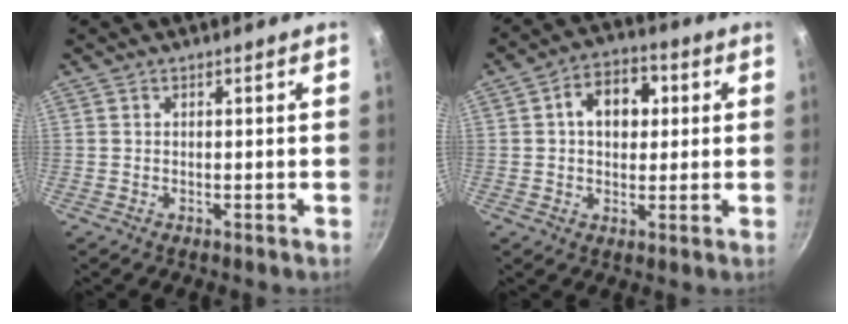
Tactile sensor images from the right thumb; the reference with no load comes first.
{"total": 9.4, "force": [1.7, 6.7, 6.4], "torque": [-0.058, 0.011, 0.016]}